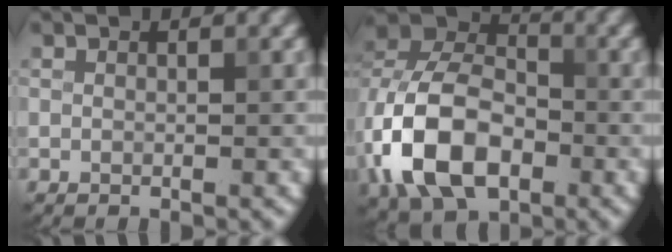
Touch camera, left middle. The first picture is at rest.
{"total": 11.0, "force": [-3.4, 7.2, 7.6], "torque": [-0.164, 0.002, -0.080]}